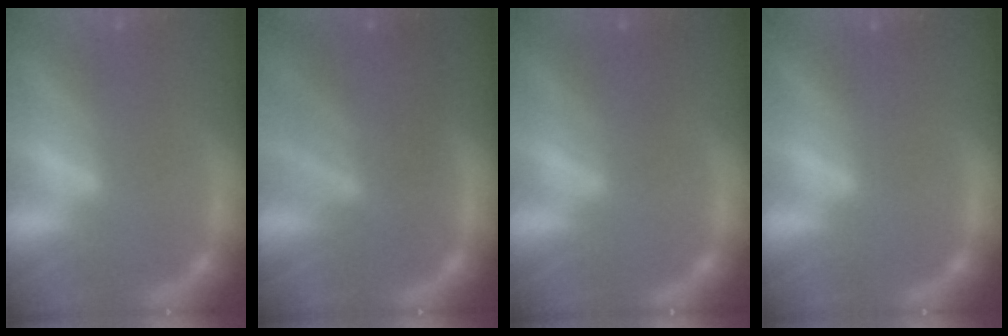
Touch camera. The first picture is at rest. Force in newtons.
{"total": 7.1}
{"total": 2.4}
{"total": 0.0}